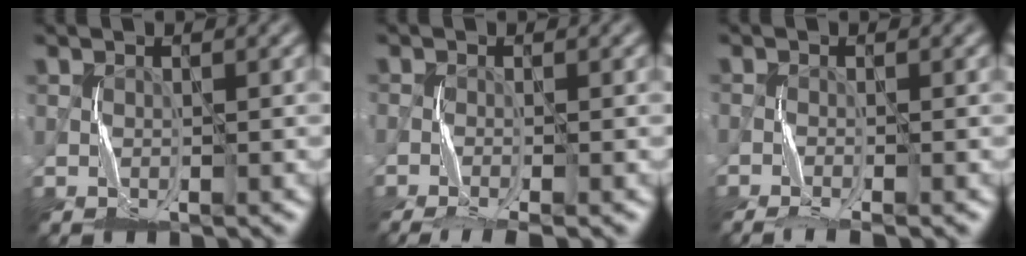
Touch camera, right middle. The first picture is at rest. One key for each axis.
{"total": 3.6, "fx": -2.9, "fy": 0.4, "fz": 2.2, "tx": -0.036, "ty": -0.003, "tz": -0.054}
{"total": 2.9, "fx": -2.4, "fy": 0.1, "fz": 1.6, "tx": -0.025, "ty": -0.003, "tz": -0.047}